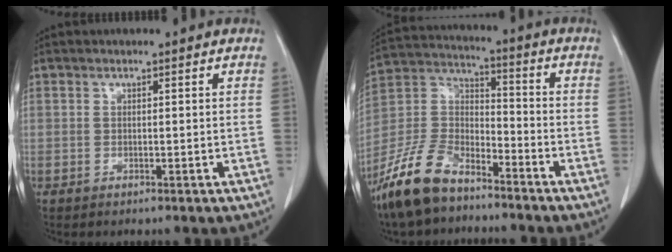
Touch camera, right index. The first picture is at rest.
{"total": 13.4, "force": [-10.2, 5.2, 7.0], "torque": [-0.161, 0.004, -0.199]}